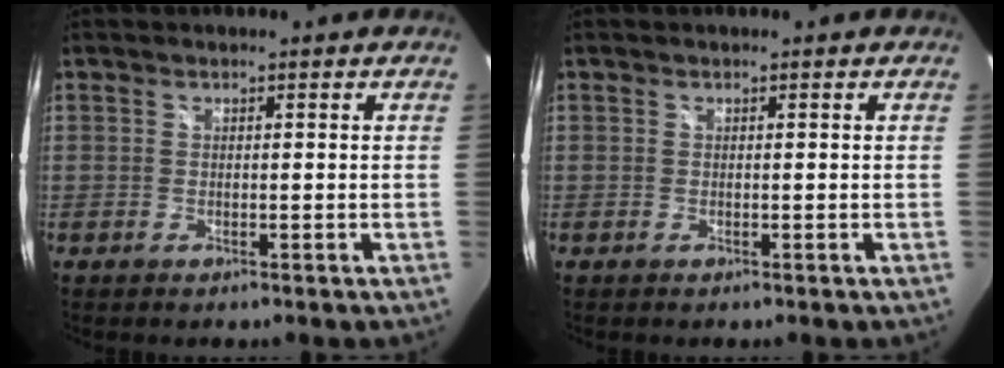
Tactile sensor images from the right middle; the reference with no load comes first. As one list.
[{"total": 0.0}]